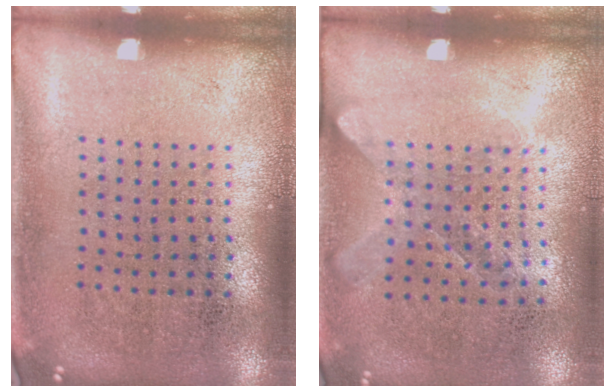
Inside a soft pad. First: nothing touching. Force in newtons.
{"total": 1.2, "press": 1.0, "slide": 0.7}